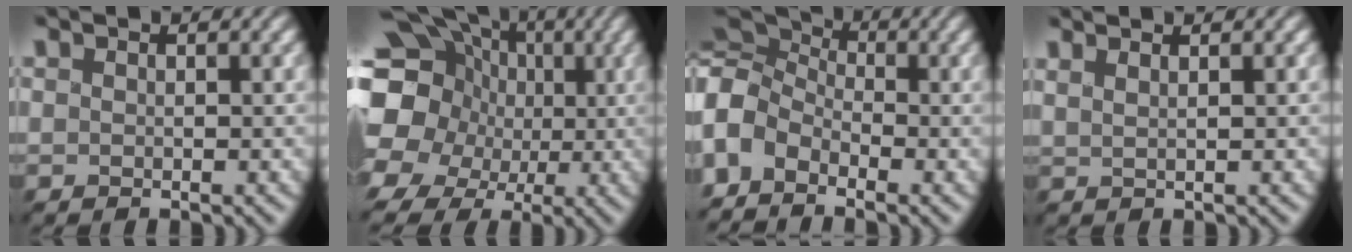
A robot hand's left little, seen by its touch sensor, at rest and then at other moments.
{"total": 17.8, "force": [1.1, 16.0, 7.8], "torque": [-0.182, 0.018, -0.021]}
{"total": 7.3, "force": [-1.8, 5.2, 4.7], "torque": [-0.107, 0.011, -0.054]}
{"total": 2.7, "force": [1.6, 1.0, 1.9], "torque": [-0.006, 0.017, -0.006]}